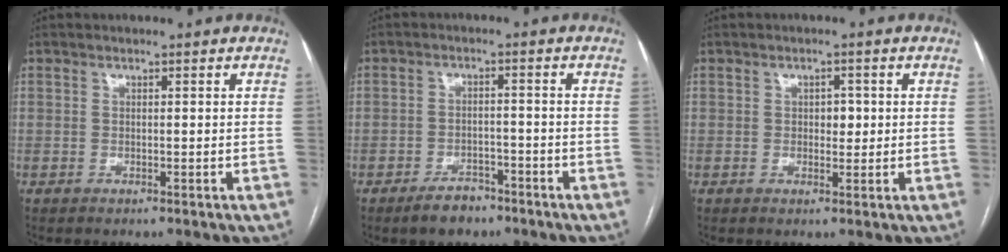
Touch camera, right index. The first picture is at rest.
{"total": 4.6, "force": [-3.5, 2.4, 1.8], "torque": [-0.033, 0.003, -0.051]}
{"total": 2.1, "force": [0.2, 1.4, 1.6], "torque": [-0.020, 0.002, 0.003]}